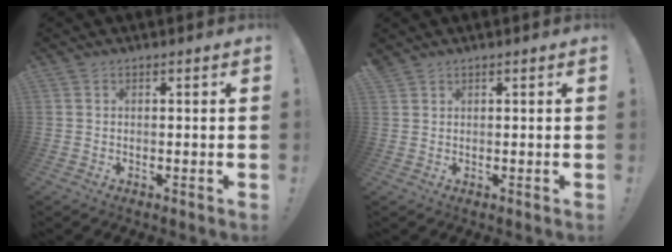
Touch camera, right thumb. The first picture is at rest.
{"total": 1.2, "force": [1.1, 0.5, 0.3], "torque": [-0.003, -0.004, 0.020]}